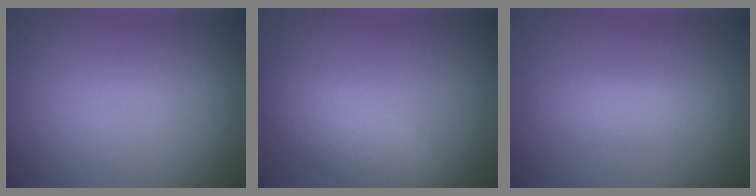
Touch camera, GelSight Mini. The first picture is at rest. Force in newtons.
{"total": 3.6, "press": 3.6, "slide": 0.3}
{"total": 2.3, "press": 2.3, "slide": 0.0}